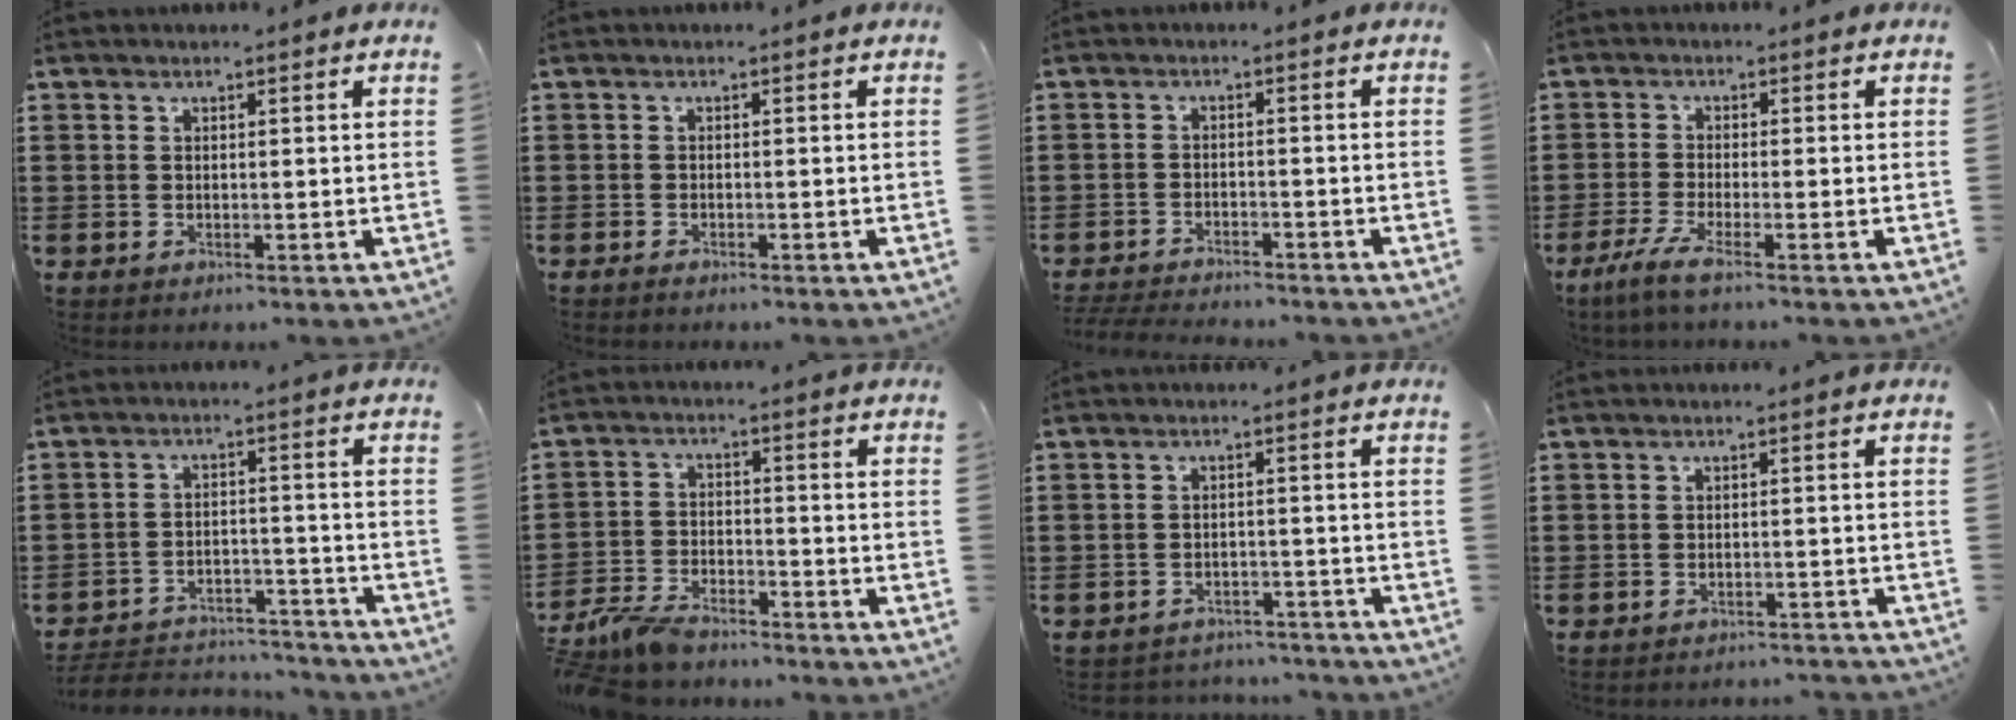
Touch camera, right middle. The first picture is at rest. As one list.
[{"total": 0.7, "force": [-0.7, 0.2, 0.2], "torque": [-0.005, -0.002, -0.014]}, {"total": 3.3, "force": [-3.3, 0.2, 0.4], "torque": [-0.018, -0.005, -0.071]}, {"total": 3.4, "force": [-2.4, 0.2, 2.5], "torque": [-0.065, -0.012, -0.049]}, {"total": 4.7, "force": [-4.6, 0.9, 0.8], "torque": [-0.023, 0.005, -0.095]}, {"total": 6.1, "force": [-5.6, 1.5, 2.0], "torque": [-0.056, 0.002, -0.114]}, {"total": 2.7, "force": [-2.7, 0.3, -0.1], "torque": [-0.008, -0.003, -0.058]}, {"total": 2.0, "force": [-2.0, 0.1, -0.1], "torque": [-0.006, 0.000, -0.043]}]